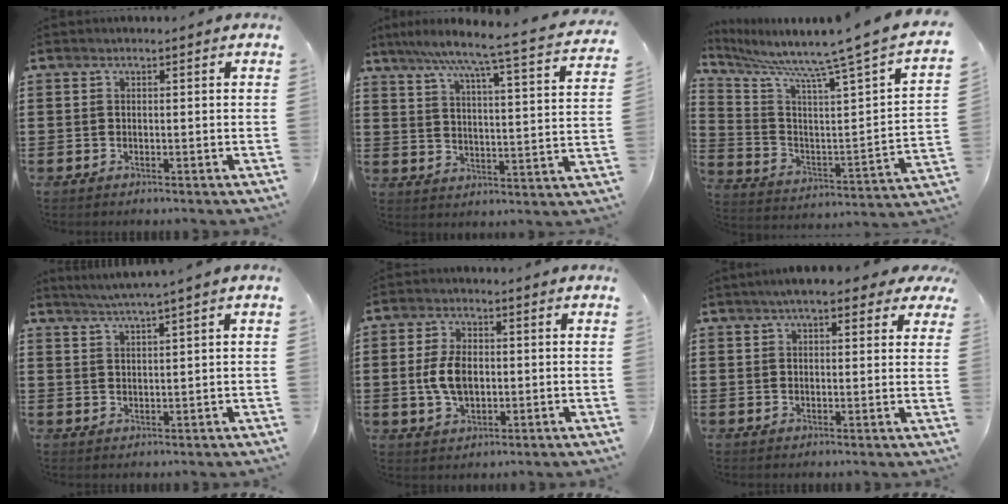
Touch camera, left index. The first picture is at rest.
{"total": 6.5, "force": [5.4, -0.9, 3.4], "torque": [-0.082, -0.050, 0.078]}
{"total": 7.0, "force": [6.0, -1.3, 3.4], "torque": [-0.091, -0.073, 0.082]}
{"total": 2.2, "force": [1.7, -0.8, 1.1], "torque": [-0.023, -0.005, 0.030]}
{"total": 6.0, "force": [-0.1, 3.6, 4.9], "torque": [-0.116, 0.004, -0.007]}
{"total": 5.2, "force": [4.0, 1.2, 3.2], "torque": [-0.065, 0.001, 0.069]}